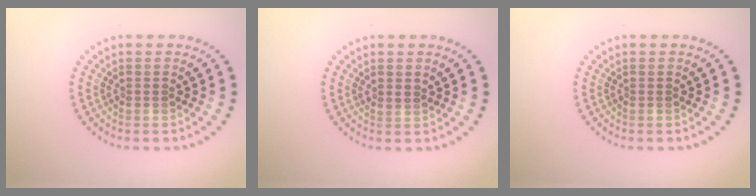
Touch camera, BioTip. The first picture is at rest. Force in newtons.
{"total": 0.7, "press": 0.3, "slide": 0.6}
{"total": 0.0}